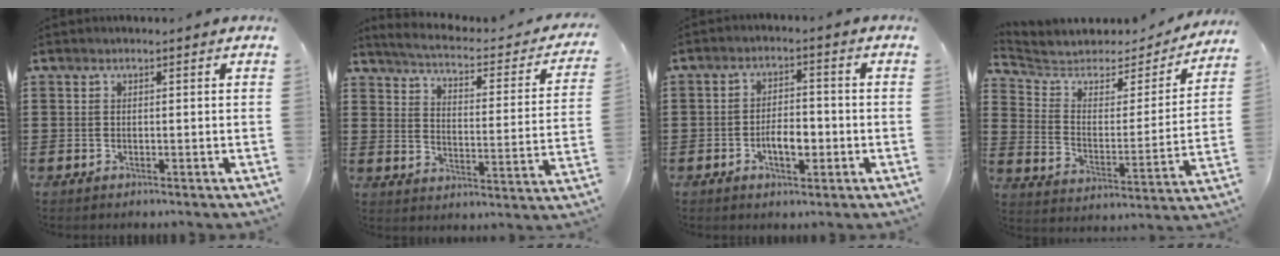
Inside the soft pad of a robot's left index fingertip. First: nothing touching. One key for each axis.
{"total": 3.2, "fx": 2.9, "fy": 0.0, "fz": 1.4, "tx": -0.047, "ty": -0.028, "tz": 0.039}
{"total": 4.7, "fx": -1.5, "fy": 2.2, "fz": 3.9, "tx": -0.061, "ty": 0.004, "tz": -0.028}
{"total": 4.8, "fx": 4.1, "fy": 2.0, "fz": 1.4, "tx": -0.057, "ty": -0.030, "tz": 0.063}